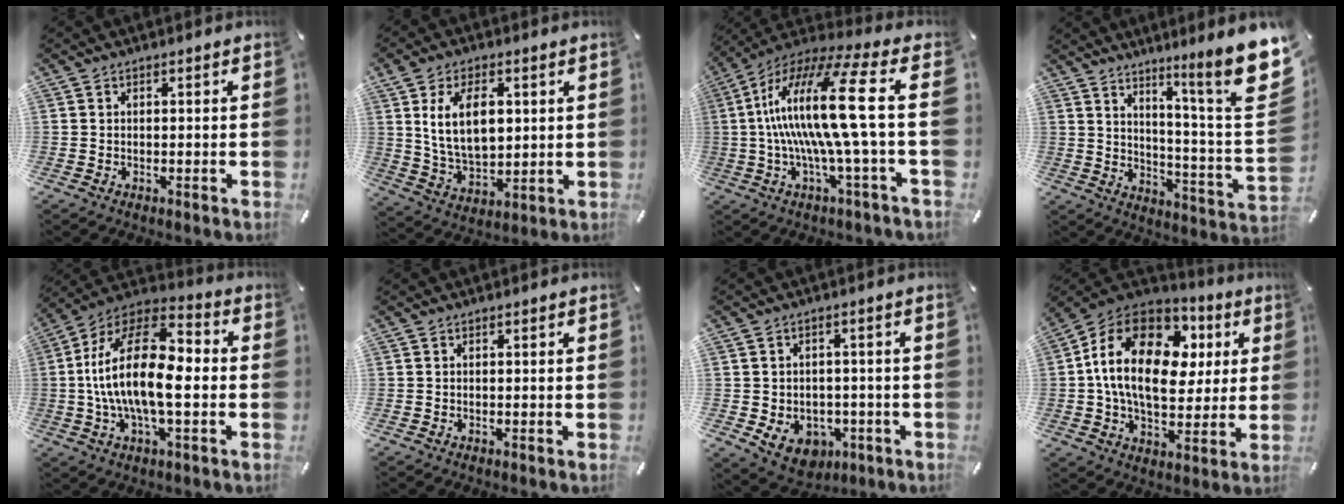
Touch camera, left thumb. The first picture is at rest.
{"total": 12.4, "force": [3.5, 7.3, 9.4], "torque": [-0.182, -0.001, 0.061]}
{"total": 21.7, "force": [1.5, 2.1, 21.5], "torque": [-0.457, -0.021, 0.003]}
{"total": 14.8, "force": [8.8, 0.5, 11.9], "torque": [-0.174, -0.088, 0.124]}
{"total": 19.9, "force": [-1.6, 9.2, 17.6], "torque": [-0.353, 0.006, -0.028]}
{"total": 0.0}
{"total": 7.8, "force": [-2.8, 6.3, 3.8], "torque": [-0.057, 0.015, -0.050]}
{"total": 21.4, "force": [4.5, 14.0, 15.5], "torque": [-0.310, 0.003, 0.073]}